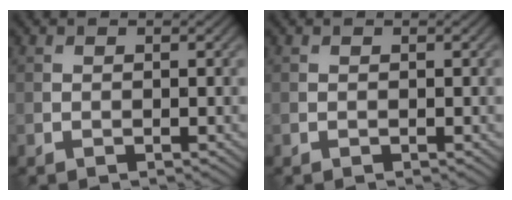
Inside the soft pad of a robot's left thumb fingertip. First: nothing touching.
{"total": 0.0}